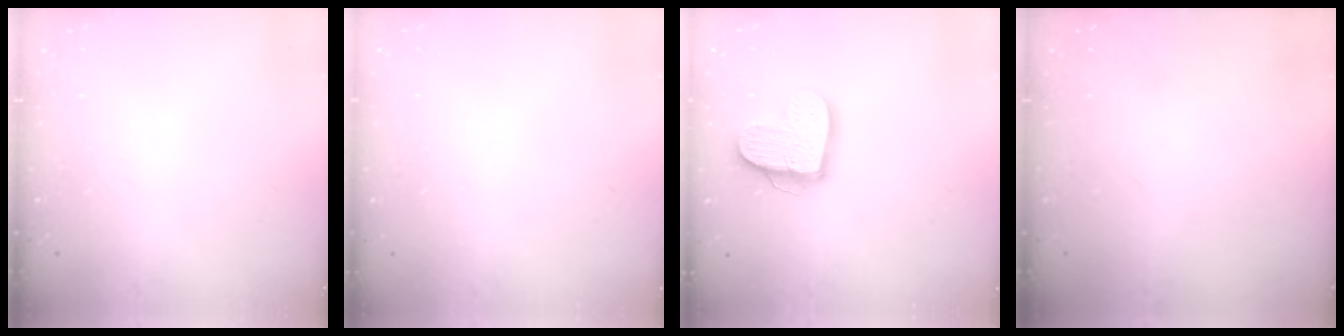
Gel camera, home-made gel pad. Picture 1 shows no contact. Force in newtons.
{"total": 0.0}
{"total": 14.6, "press": 14.6, "slide": 1.3}
{"total": 0.0}